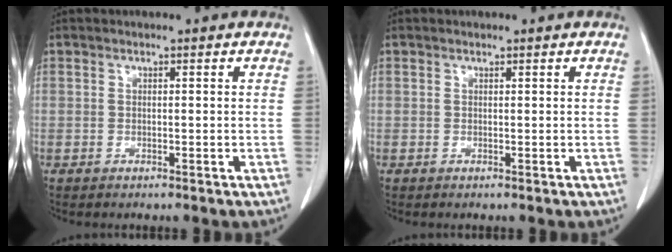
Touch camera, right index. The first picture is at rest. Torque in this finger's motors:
{"motor_torque": [0.15, -0.13, 0.00, 0.01]}